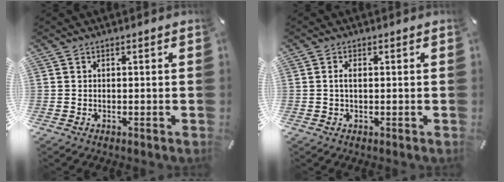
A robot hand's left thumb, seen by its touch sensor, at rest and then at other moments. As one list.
[{"total": 2.0, "force": [0.1, 0.8, 1.8], "torque": [-0.035, 0.002, 0.000]}]